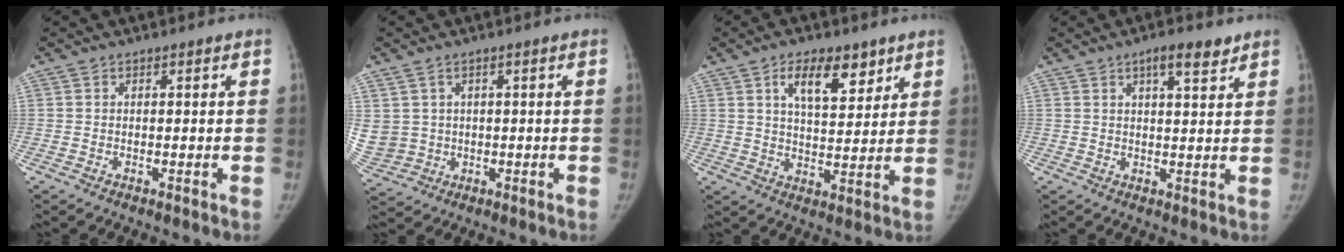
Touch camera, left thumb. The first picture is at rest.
{"total": 7.6, "force": [1.5, 6.5, 3.6], "torque": [-0.086, -0.001, 0.048]}
{"total": 9.9, "force": [5.5, 4.6, 6.8], "torque": [-0.083, -0.031, 0.092]}
{"total": 5.2, "force": [3.3, 1.6, 3.7], "torque": [-0.043, -0.018, 0.049]}